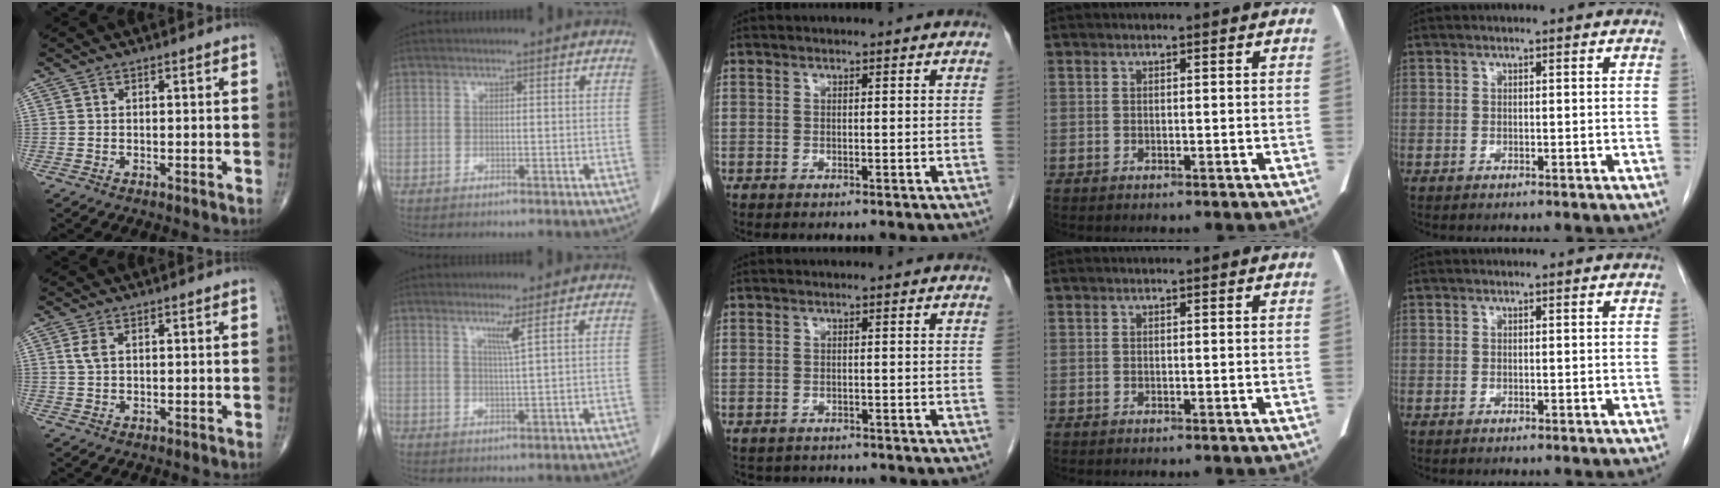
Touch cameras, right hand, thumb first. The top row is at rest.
{"thumb": {"total": 2.2, "force": [0.8, 1.2, 1.7], "torque": [-0.041, 0.007, 0.020]}, "index": {"total": 2.4, "force": [1.3, -1.0, 1.7], "torque": [-0.035, -0.013, 0.027]}, "middle": {"total": 4.0, "force": [-3.6, 1.6, 0.4], "torque": [-0.004, -0.001, -0.048]}}